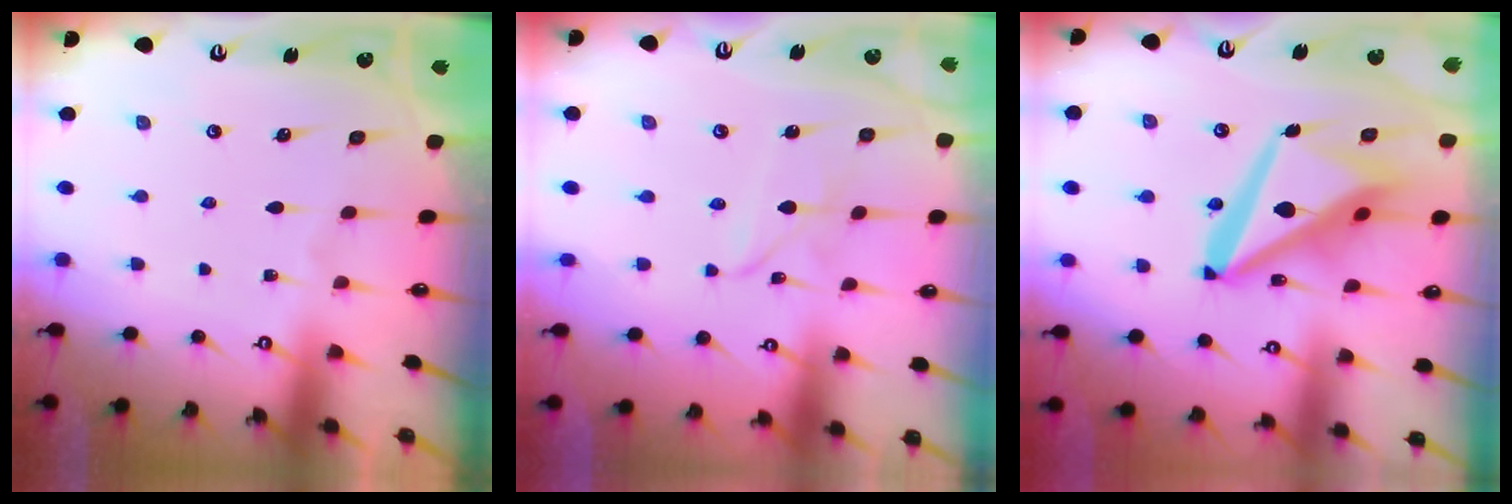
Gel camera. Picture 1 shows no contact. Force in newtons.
{"total": 2.5, "press": 2.5, "slide": 0.2}
{"total": 17.2, "press": 17.1, "slide": 2.1}